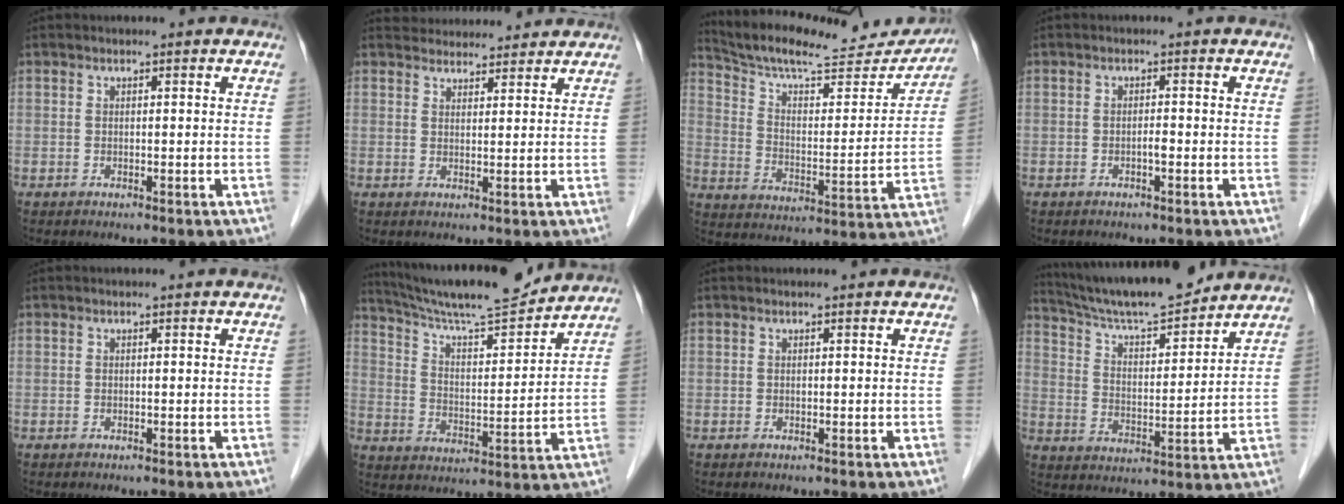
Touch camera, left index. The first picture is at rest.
{"total": 7.3, "force": [7.1, 1.5, 0.9], "torque": [-0.008, 0.023, 0.093]}
{"total": 20.5, "force": [19.2, 3.5, 6.2], "torque": [-0.105, -0.017, 0.276]}
{"total": 0.8, "force": [-0.5, 0.1, 0.7], "torque": [-0.010, 0.000, -0.011]}
{"total": 0.0}
{"total": 15.4, "force": [14.5, 0.3, 5.2], "torque": [-0.098, -0.001, 0.236]}
{"total": 0.0}
{"total": 14.8, "force": [13.7, 1.2, 5.4], "torque": [-0.100, 0.002, 0.230]}